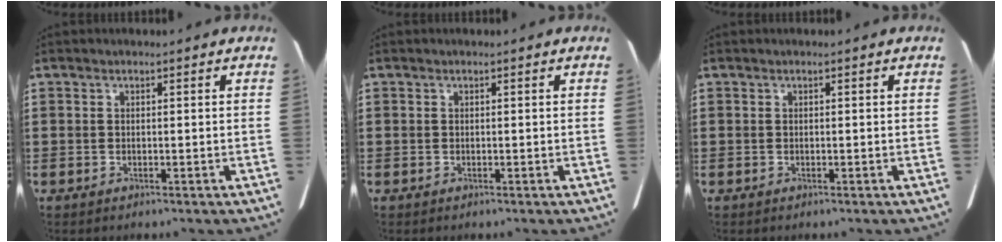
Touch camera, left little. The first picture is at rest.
{"total": 0.0}
{"total": 0.0}